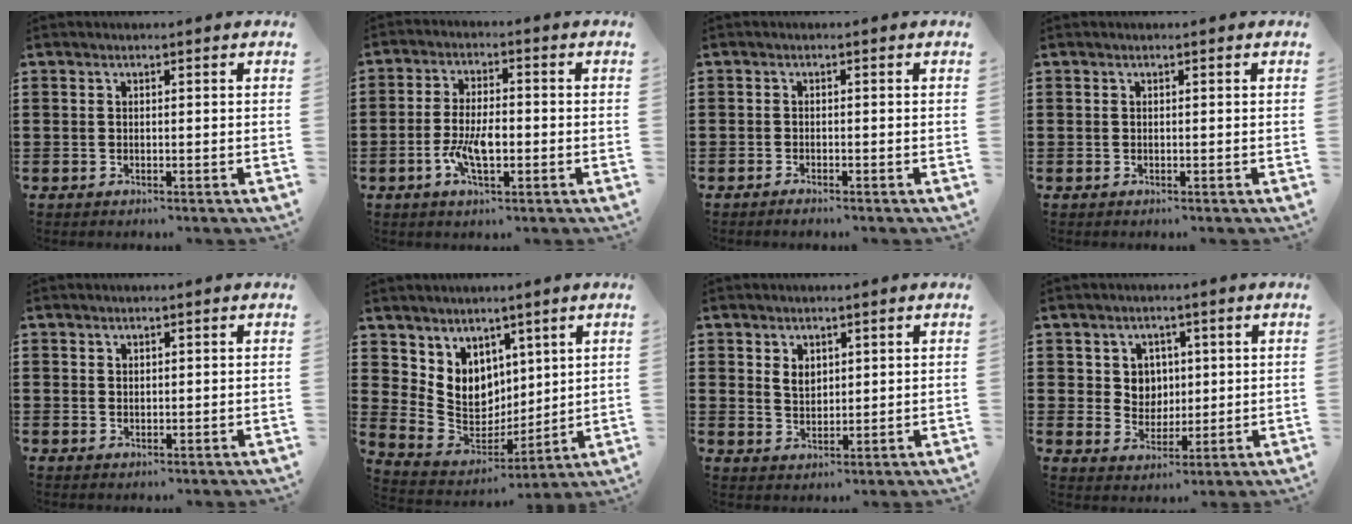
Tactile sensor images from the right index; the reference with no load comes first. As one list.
[{"total": 6.5, "force": [-1.8, 2.7, 5.6], "torque": [-0.121, 0.001, -0.038]}, {"total": 1.0, "force": [-1.0, 0.0, 0.2], "torque": [-0.006, -0.005, -0.019]}, {"total": 0.0}, {"total": 1.1, "force": [0.9, 0.7, 0.2], "torque": [-0.005, 0.002, 0.017]}, {"total": 7.7, "force": [3.8, 6.6, 0.8], "torque": [-0.060, -0.042, 0.078]}, {"total": 2.7, "force": [1.5, 1.9, 1.3], "torque": [-0.031, 0.006, 0.029]}, {"total": 4.5, "force": [1.5, 4.1, 1.1], "torque": [-0.034, 0.010, 0.024]}]